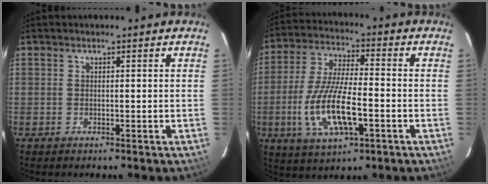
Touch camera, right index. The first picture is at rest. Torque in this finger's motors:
{"motor_torque": [1.03, -1.01, 0.77, 0.21]}